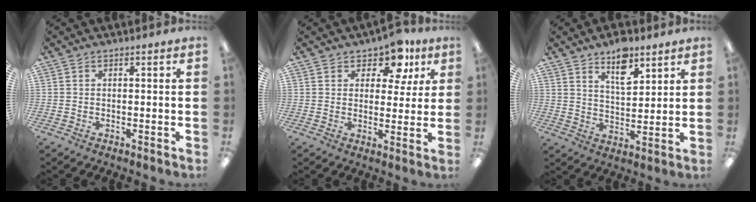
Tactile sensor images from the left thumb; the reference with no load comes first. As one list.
[{"total": 8.3, "force": [5.3, 5.0, 4.0], "torque": [-0.053, -0.027, 0.093]}, {"total": 9.2, "force": [6.2, 4.2, 5.2], "torque": [-0.071, -0.034, 0.105]}]